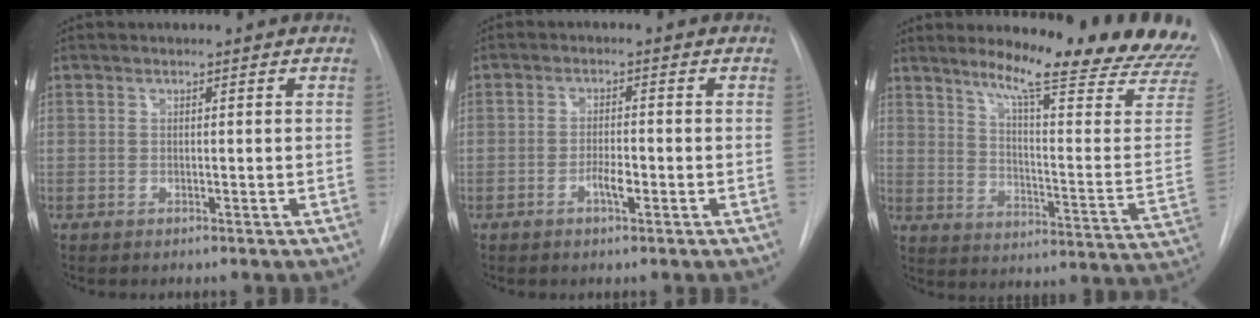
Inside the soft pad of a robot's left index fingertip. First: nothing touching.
{"total": 2.5, "force": [-1.1, 0.6, 2.2], "torque": [-0.036, 0.002, -0.020]}
{"total": 23.0, "force": [20.0, 0.3, 11.4], "torque": [-0.155, -0.107, 0.250]}